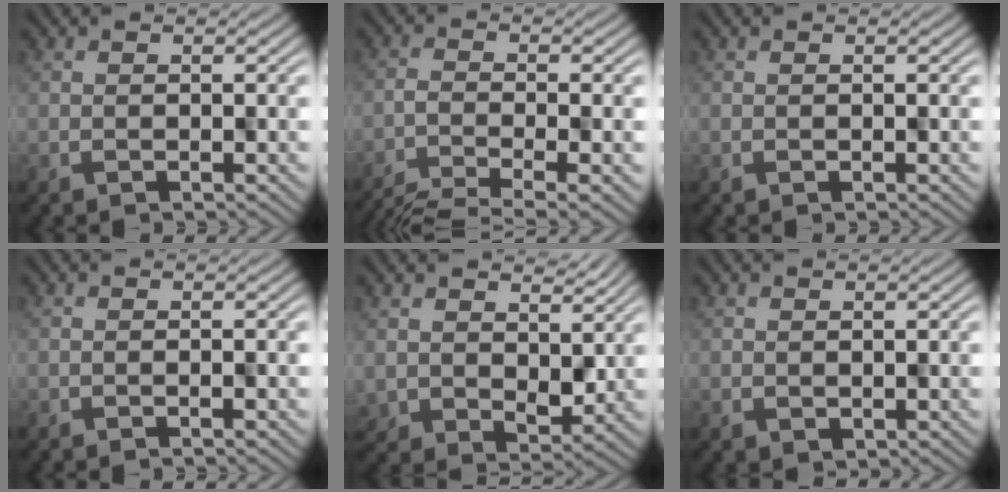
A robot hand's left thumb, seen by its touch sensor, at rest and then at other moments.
{"total": 6.6, "force": [-5.4, 1.1, 3.6], "torque": [-0.068, -0.008, -0.091]}
{"total": 0.0}
{"total": 0.0}
{"total": 3.9, "force": [2.7, 2.6, 0.8], "torque": [-0.034, -0.019, 0.058]}
{"total": 0.9, "force": [0.4, 0.8, 0.2], "torque": [-0.002, -0.003, 0.010]}